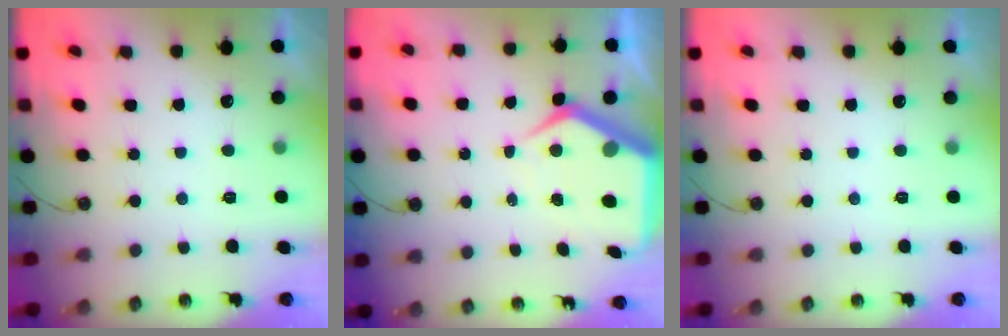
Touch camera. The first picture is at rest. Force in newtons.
{"total": 9.4, "press": 9.4, "slide": 0.9}
{"total": 0.0}